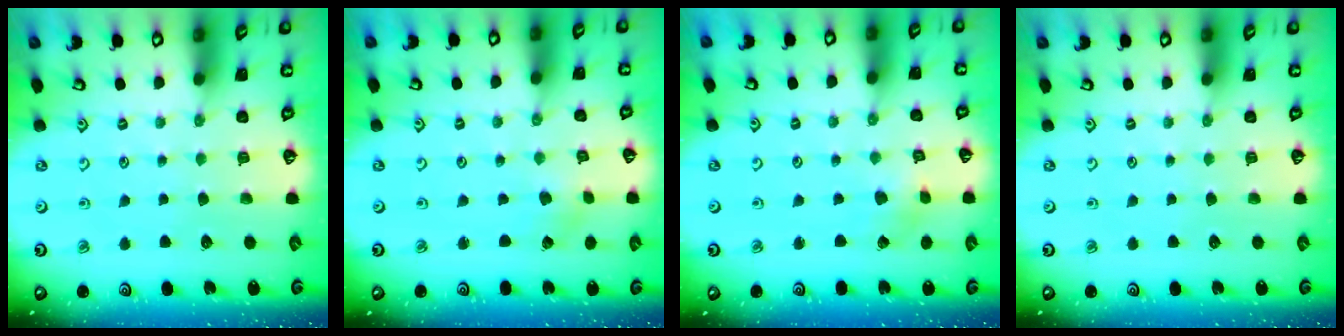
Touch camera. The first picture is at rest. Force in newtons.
{"total": 0.0}
{"total": 2.5, "press": 2.5, "slide": 0.3}
{"total": 0.0}